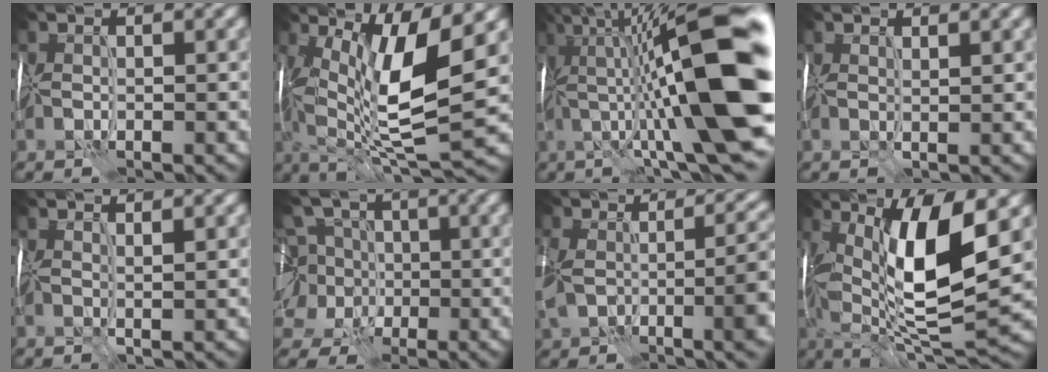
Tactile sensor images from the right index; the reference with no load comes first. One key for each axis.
{"total": 11.1, "fx": 1.9, "fy": 2.8, "fz": 10.5, "tx": -0.190, "ty": -0.006, "tz": 0.037}
{"total": 16.6, "fx": 1.2, "fy": 3.1, "fz": 16.3, "tx": -0.220, "ty": 0.027, "tz": 0.026}
{"total": 1.1, "fx": 0.7, "fy": 0.3, "fz": 0.8, "tx": -0.010, "ty": -0.004, "tz": 0.014}
{"total": 1.7, "fx": 1.0, "fy": 0.3, "fz": 1.4, "tx": -0.020, "ty": -0.002, "tz": 0.018}
{"total": 10.4, "fx": 1.0, "fy": 8.9, "fz": 5.4, "tx": -0.106, "ty": 0.033, "tz": -0.024}
{"total": 10.1, "fx": -1.7, "fy": 5.6, "fz": 8.2, "tx": -0.168, "ty": -0.020, "tz": -0.022}
{"total": 12.1, "fx": 2.4, "fy": 3.5, "fz": 11.4, "tx": -0.206, "ty": -0.006, "tz": 0.049}